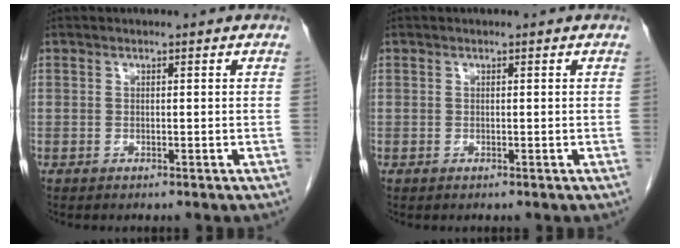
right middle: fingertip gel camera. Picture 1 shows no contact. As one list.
[{"total": 0.0}]